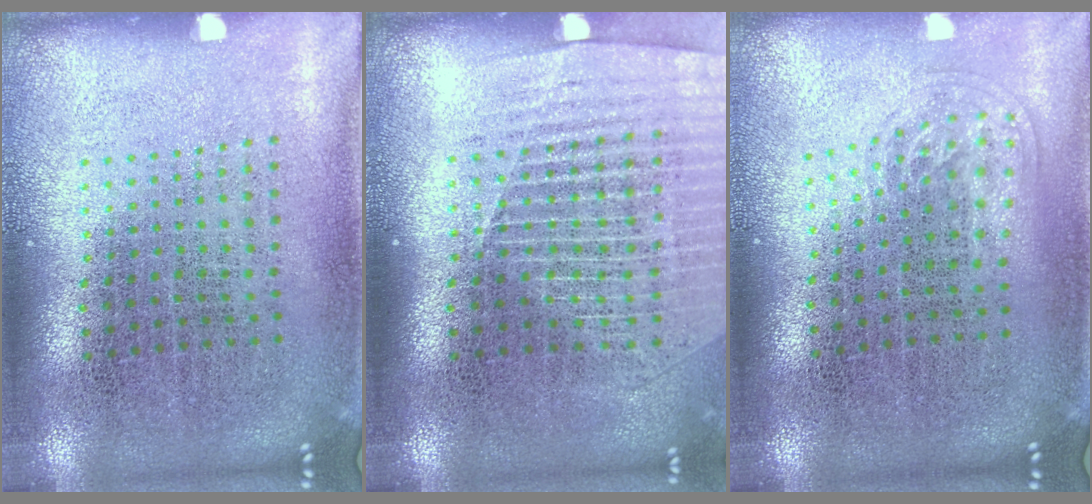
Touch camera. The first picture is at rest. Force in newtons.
{"total": 1.5, "press": 1.4, "slide": 0.5}
{"total": 0.9, "press": 0.6, "slide": 0.7}